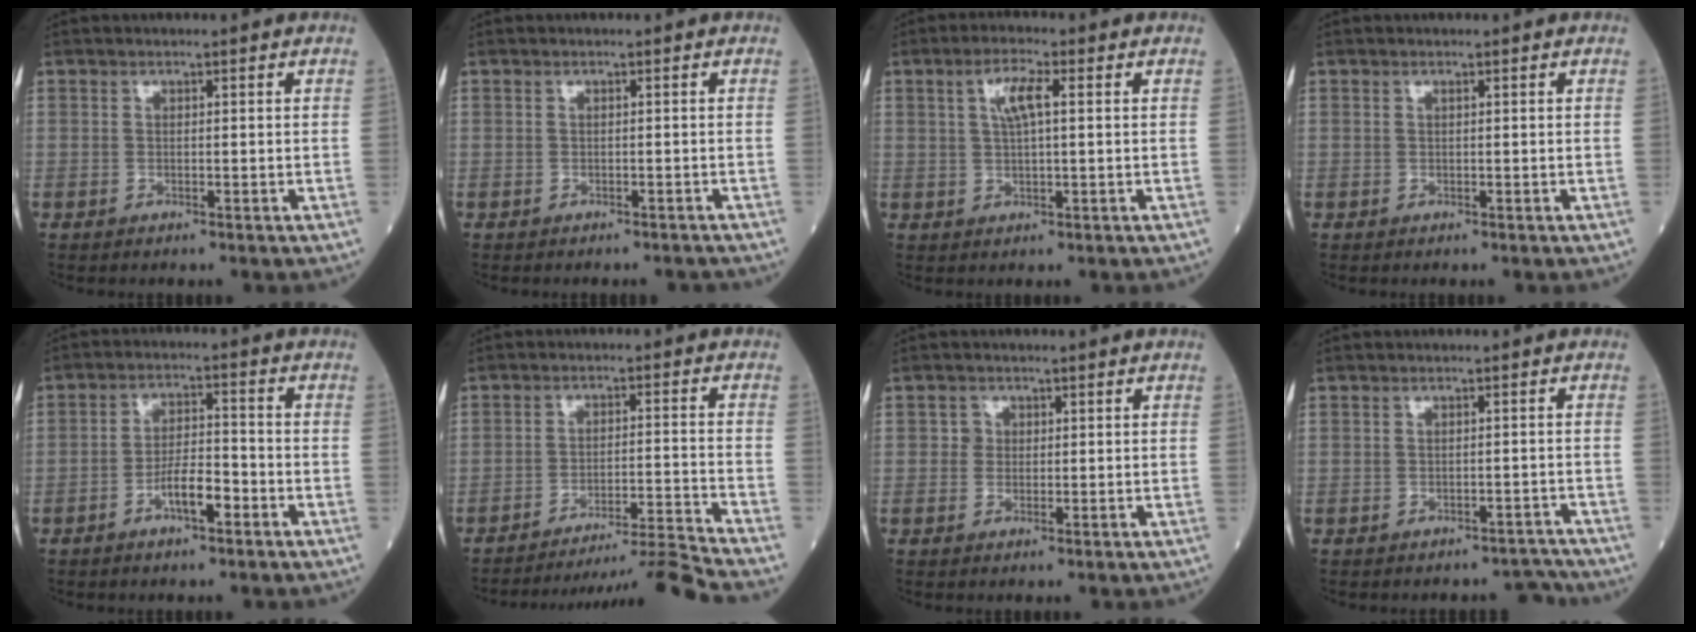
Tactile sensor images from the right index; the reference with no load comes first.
{"total": 2.2, "force": [-2.1, 0.5, 0.4], "torque": [-0.005, -0.003, -0.025]}
{"total": 4.3, "force": [1.3, 0.8, 4.0], "torque": [-0.081, 0.010, 0.025]}
{"total": 0.0}
{"total": 5.3, "force": [-2.7, 1.4, 4.4], "torque": [-0.080, 0.009, -0.048]}
{"total": 11.6, "force": [-10.6, -4.7, 0.8], "torque": [-0.005, 0.002, -0.167]}
{"total": 1.4, "force": [0.3, 1.4, 0.3], "torque": [0.000, 0.001, 0.002]}
{"total": 3.6, "force": [-3.4, 1.2, -0.2], "torque": [0.017, 0.008, -0.039]}